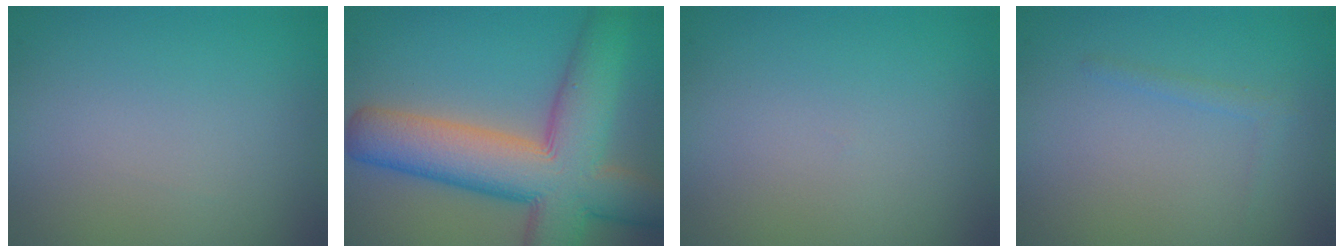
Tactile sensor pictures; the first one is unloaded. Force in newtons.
{"total": 12.1, "press": 12.1, "slide": 0.6}
{"total": 0.0}
{"total": 0.8, "press": 0.8, "slide": 0.1}